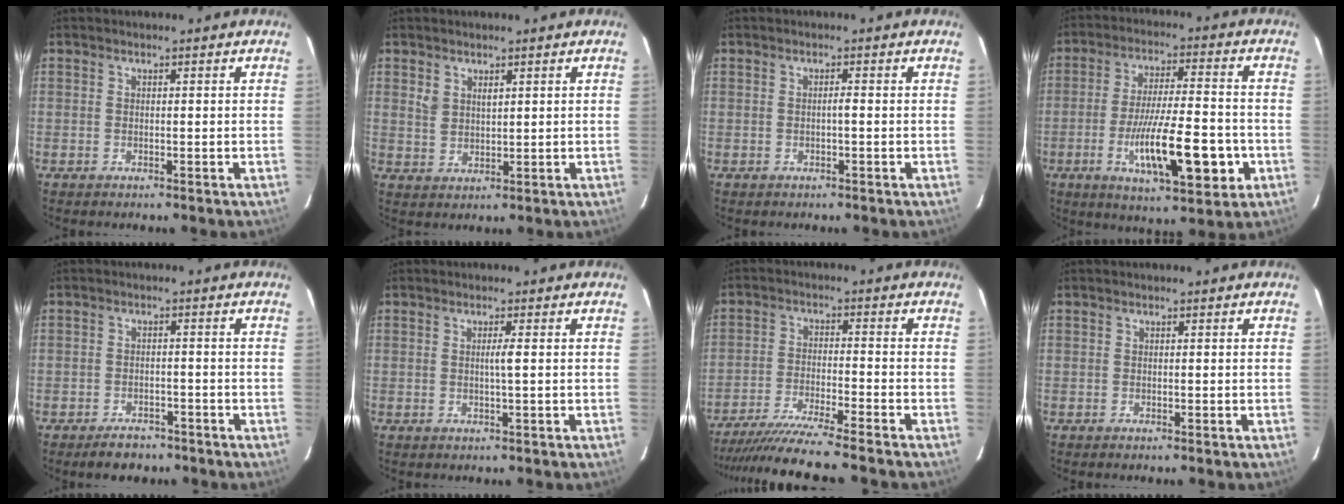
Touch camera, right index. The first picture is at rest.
{"total": 2.8, "force": [1.5, 1.6, 1.7], "torque": [-0.036, 0.004, 0.038]}
{"total": 0.7, "force": [-0.2, 0.0, 0.7], "torque": [-0.012, 0.001, -0.004]}
{"total": 15.2, "force": [-4.6, 3.0, 14.1], "torque": [-0.238, -0.008, -0.069]}
{"total": 4.1, "force": [-3.2, 2.1, 1.4], "torque": [-0.027, 0.002, -0.045]}
{"total": 1.4, "force": [0.1, -0.3, 1.4], "torque": [-0.025, 0.000, 0.000]}
{"total": 12.5, "force": [-11.0, -1.6, 5.6], "torque": [-0.079, -0.029, -0.182]}
{"total": 0.0}